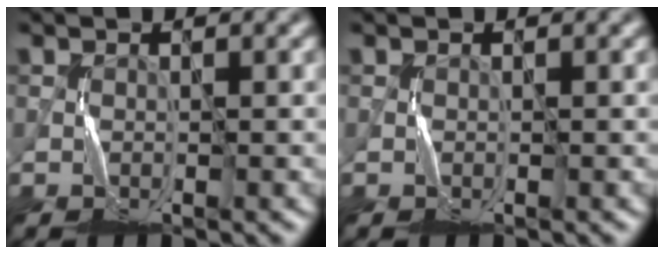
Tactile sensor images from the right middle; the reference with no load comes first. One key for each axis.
{"total": 0.0}